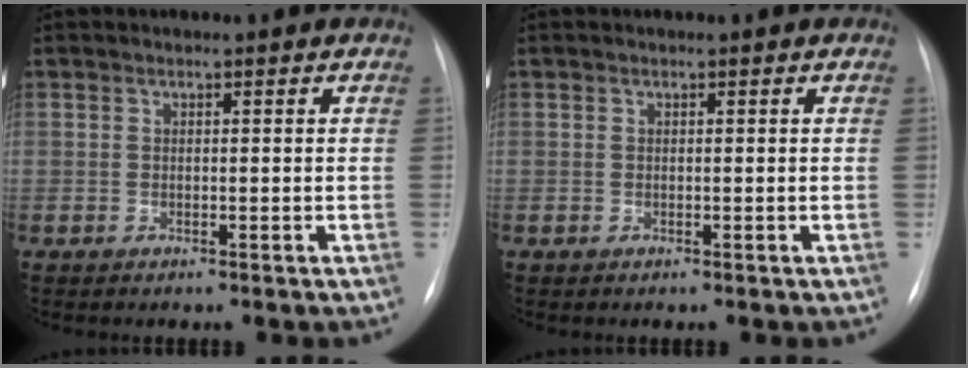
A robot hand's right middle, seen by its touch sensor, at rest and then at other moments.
{"total": 0.0}